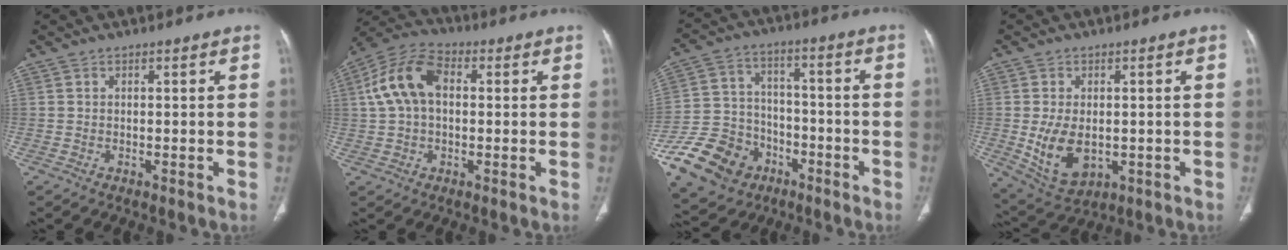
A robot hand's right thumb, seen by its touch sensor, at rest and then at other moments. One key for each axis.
{"total": 11.6, "fx": 1.6, "fy": 7.5, "fz": 8.7, "tx": -0.171, "ty": 0.032, "tz": 0.023}
{"total": 17.3, "fx": -8.9, "fy": 13.0, "fz": 7.1, "tx": -0.127, "ty": 0.057, "tz": -0.151}
{"total": 9.7, "fx": -1.1, "fy": 6.2, "fz": 7.3, "tx": -0.124, "ty": -0.008, "tz": 0.002}